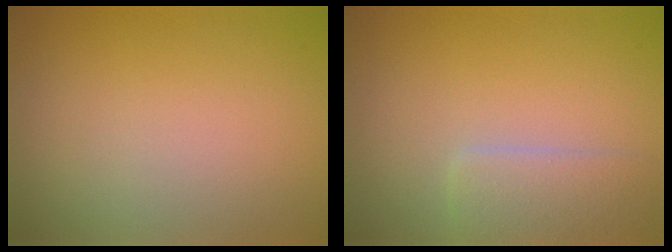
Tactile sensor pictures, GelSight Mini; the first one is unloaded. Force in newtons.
{"total": 2.8, "press": 2.8, "slide": 0.2}